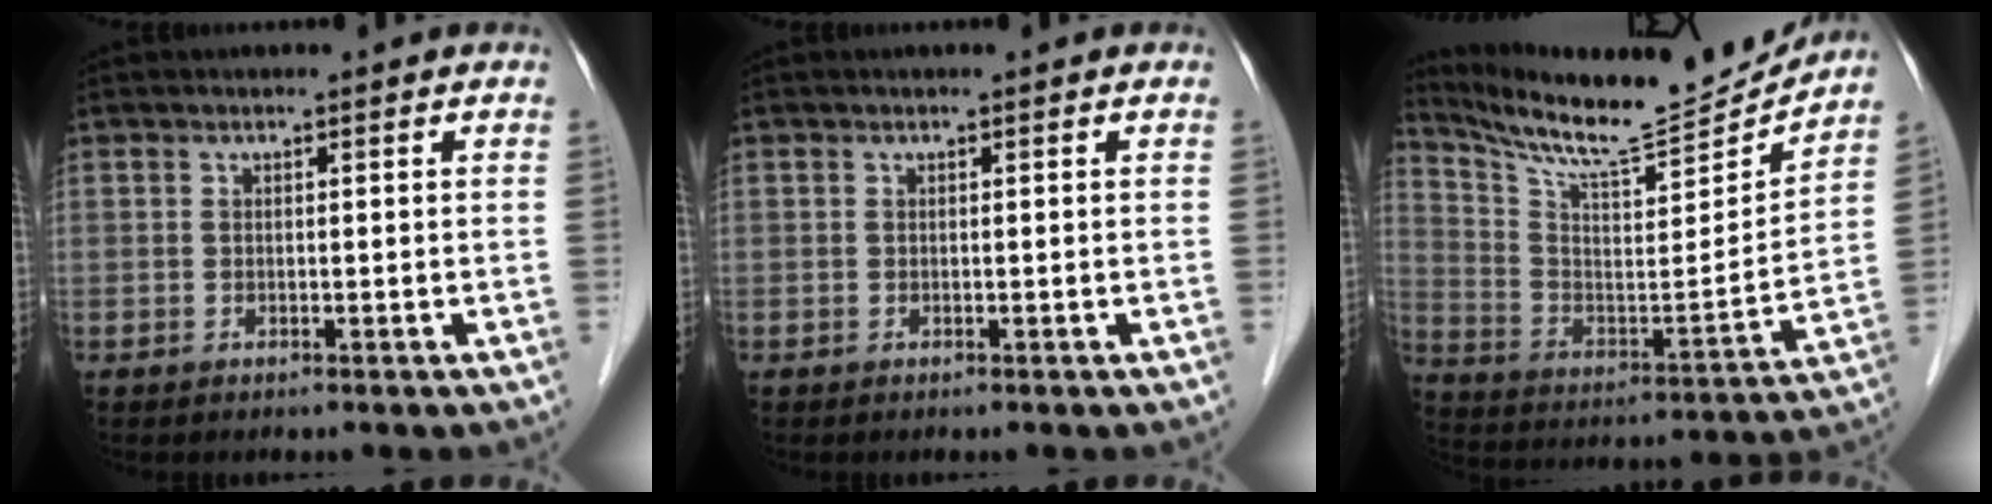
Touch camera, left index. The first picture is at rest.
{"total": 0.0}
{"total": 19.0, "force": [17.9, 1.1, 6.2], "torque": [-0.126, -0.044, 0.288]}